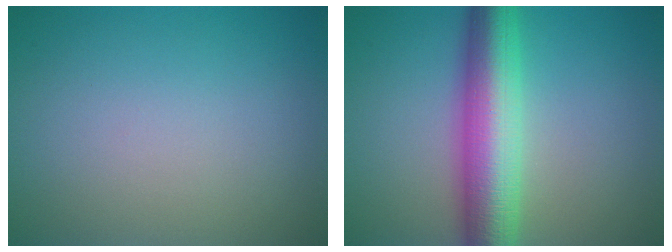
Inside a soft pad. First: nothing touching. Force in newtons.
{"total": 8.4, "press": 8.4, "slide": 0.1}